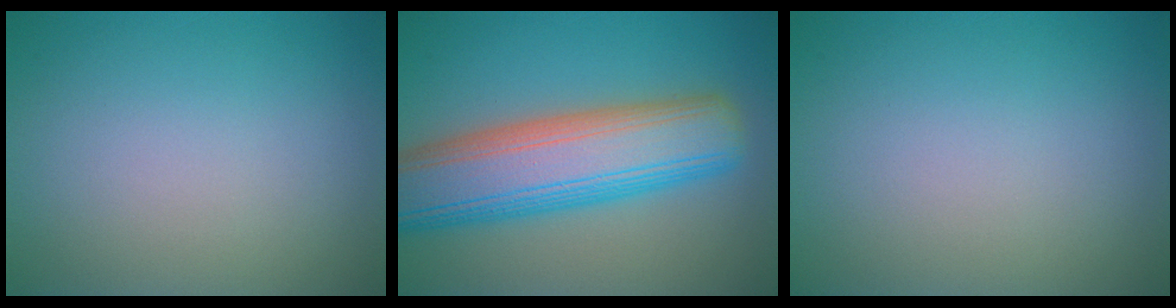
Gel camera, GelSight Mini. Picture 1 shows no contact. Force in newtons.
{"total": 10.8, "press": 10.8, "slide": 0.4}
{"total": 0.0}